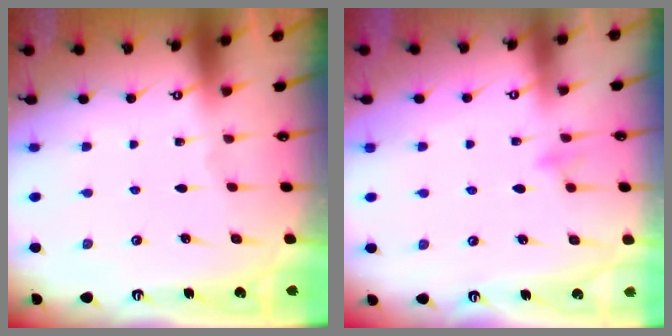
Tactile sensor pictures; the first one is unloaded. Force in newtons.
{"total": 6.6, "press": 6.6, "slide": 0.6}